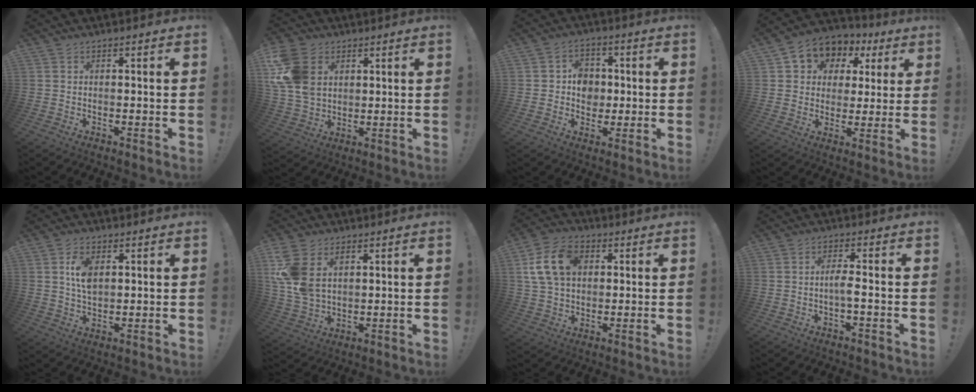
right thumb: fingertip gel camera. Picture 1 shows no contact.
{"total": 15.6, "force": [4.8, 11.6, 9.2], "torque": [-0.187, -0.016, 0.096]}
{"total": 8.2, "force": [0.0, 7.5, 3.4], "torque": [-0.046, 0.007, 0.006]}
{"total": 7.9, "force": [2.9, 6.8, 2.9], "torque": [-0.037, -0.024, 0.057]}
{"total": 6.9, "force": [1.7, 4.1, 5.3], "torque": [-0.091, -0.003, 0.027]}
{"total": 11.6, "force": [4.1, 8.0, 7.3], "torque": [-0.148, -0.013, 0.079]}
{"total": 14.2, "force": [4.0, 10.1, 9.1], "torque": [-0.170, -0.001, 0.078]}
{"total": 3.7, "force": [-0.7, 0.5, 3.6], "torque": [-0.069, -0.003, -0.015]}